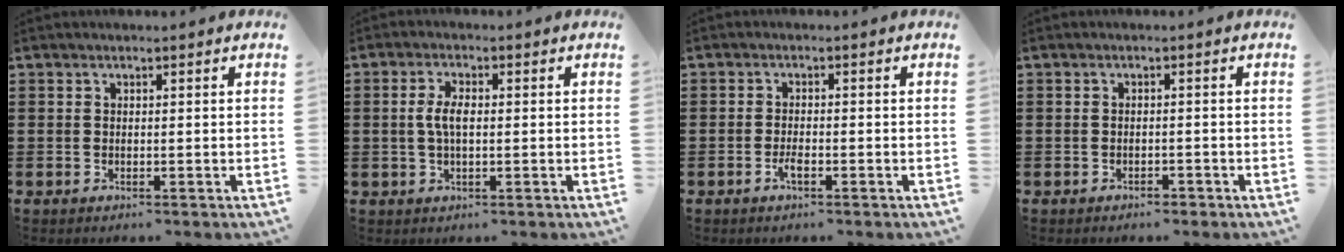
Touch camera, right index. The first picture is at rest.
{"total": 3.9, "force": [0.0, 1.5, 3.6], "torque": [-0.076, 0.002, -0.004]}
{"total": 2.0, "force": [-1.1, 0.5, 1.6], "torque": [-0.036, -0.003, -0.022]}
{"total": 1.1, "force": [-1.0, 0.2, 0.2], "torque": [-0.009, 0.000, -0.022]}